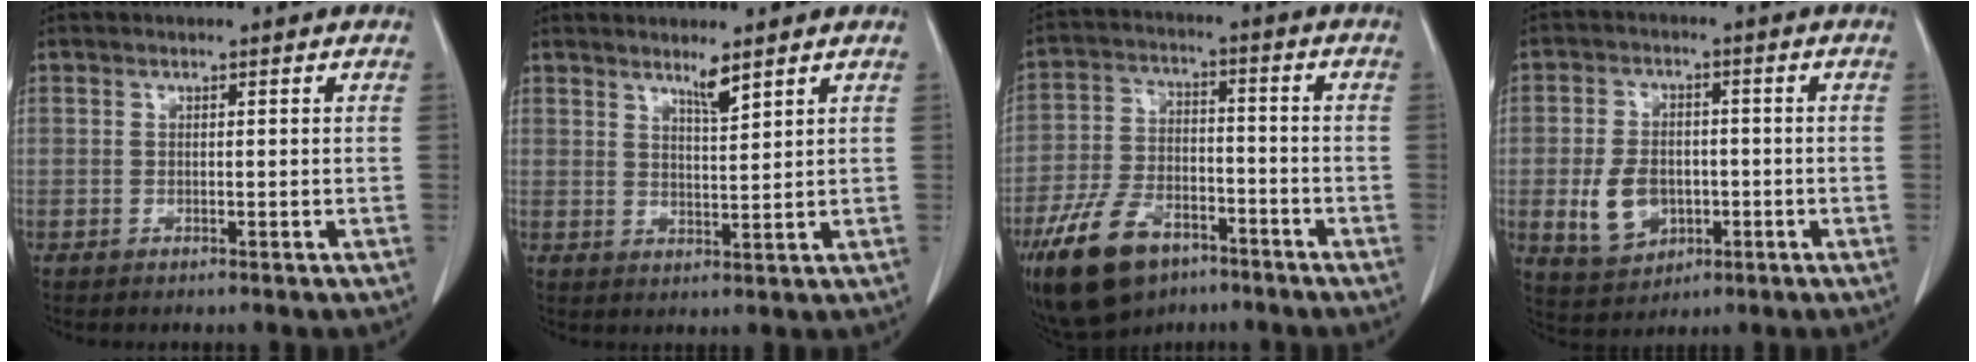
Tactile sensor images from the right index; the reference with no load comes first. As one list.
[{"total": 2.9, "force": [2.4, 0.0, 1.7], "torque": [-0.034, -0.009, 0.044]}, {"total": 14.0, "force": [-8.9, 7.3, 8.0], "torque": [-0.170, -0.002, -0.157]}, {"total": 7.7, "force": [-1.5, 5.6, 5.0], "torque": [-0.109, 0.001, -0.015]}]